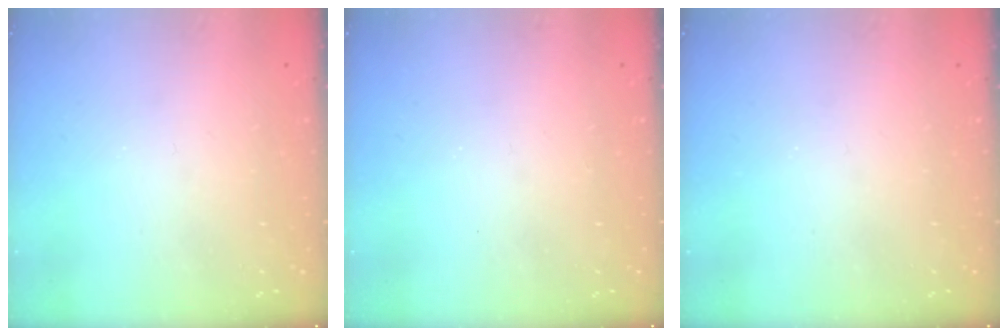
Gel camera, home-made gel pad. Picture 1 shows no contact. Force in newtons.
{"total": 0.0}
{"total": 0.0}